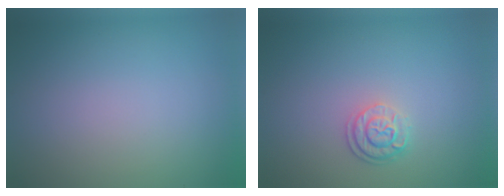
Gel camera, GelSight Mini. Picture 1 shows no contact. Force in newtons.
{"total": 2.3, "press": 1.8, "slide": 1.4}